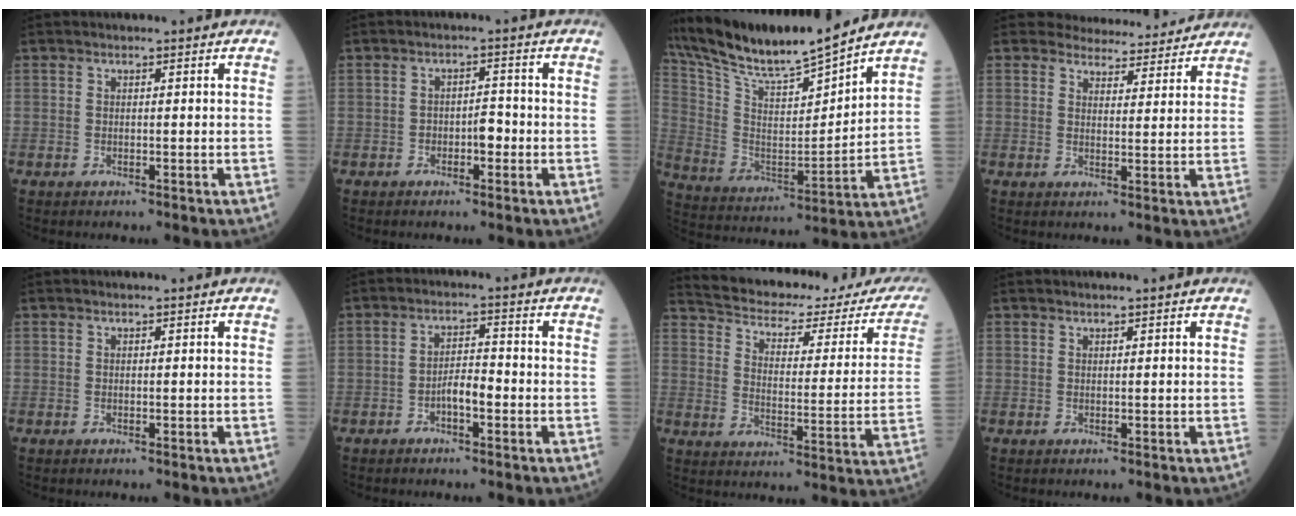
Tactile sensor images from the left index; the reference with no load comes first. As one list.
[{"total": 2.5, "force": [-0.9, 1.2, 2.1], "torque": [-0.027, 0.007, -0.016]}, {"total": 18.3, "force": [16.4, 0.7, 7.9], "torque": [-0.161, 0.001, 0.296]}, {"total": 8.4, "force": [8.1, 2.3, 0.6], "torque": [0.004, 0.001, 0.091]}, {"total": 0.0}, {"total": 3.5, "force": [-1.5, 1.0, 2.9], "torque": [-0.050, 0.008, -0.029]}, {"total": 27.1, "force": [24.4, 5.4, 10.5], "torque": [-0.166, -0.057, 0.296]}, {"total": 0.6, "force": [0.6, -0.1, 0.3], "torque": [-0.009, 0.005, 0.014]}]